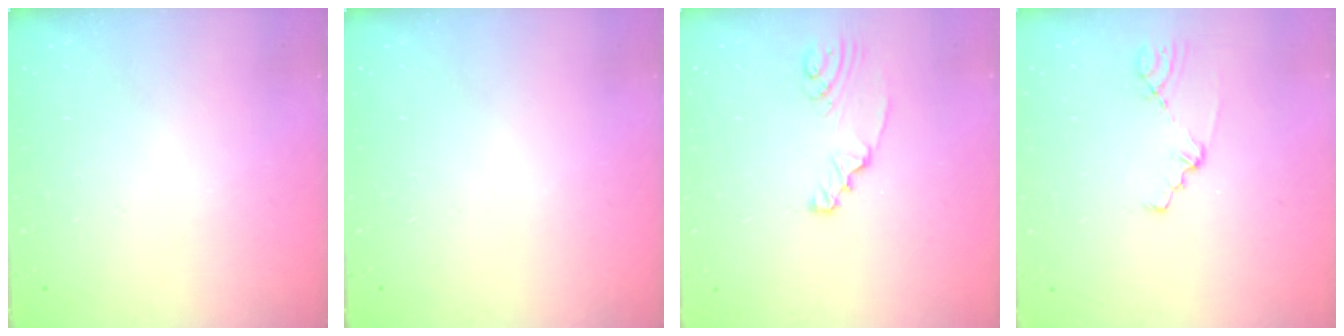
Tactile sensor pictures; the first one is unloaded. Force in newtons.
{"total": 0.0}
{"total": 2.3, "press": 2.3, "slide": 0.3}
{"total": 0.9, "press": 0.9, "slide": 0.2}